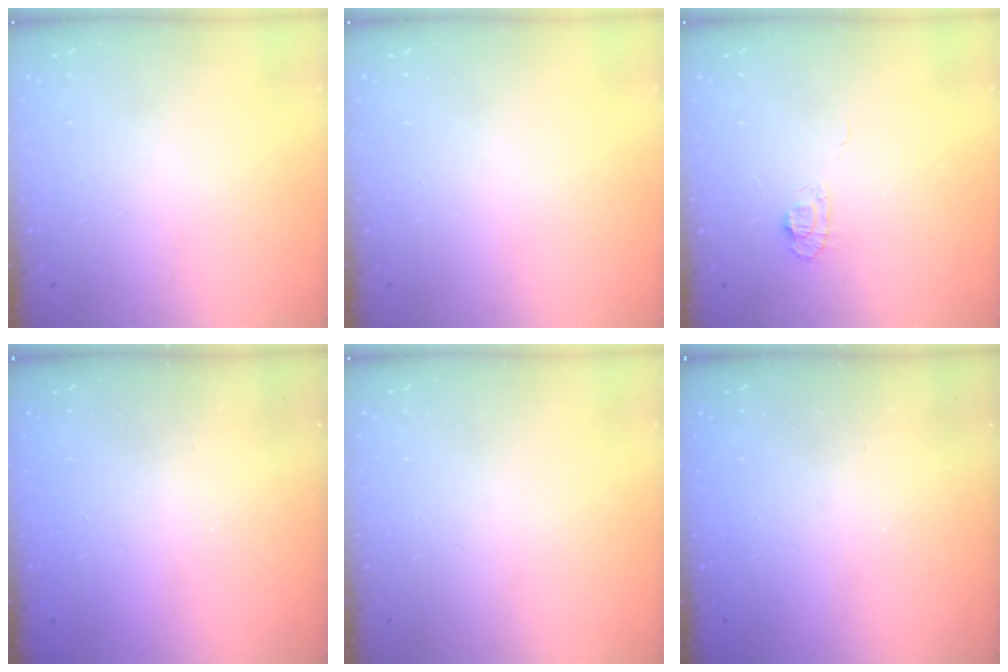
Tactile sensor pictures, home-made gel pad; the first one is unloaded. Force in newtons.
{"total": 0.0}
{"total": 5.6, "press": 5.6, "slide": 0.7}
{"total": 2.4, "press": 2.3, "slide": 0.8}
{"total": 0.0}
{"total": 2.3, "press": 2.1, "slide": 0.8}